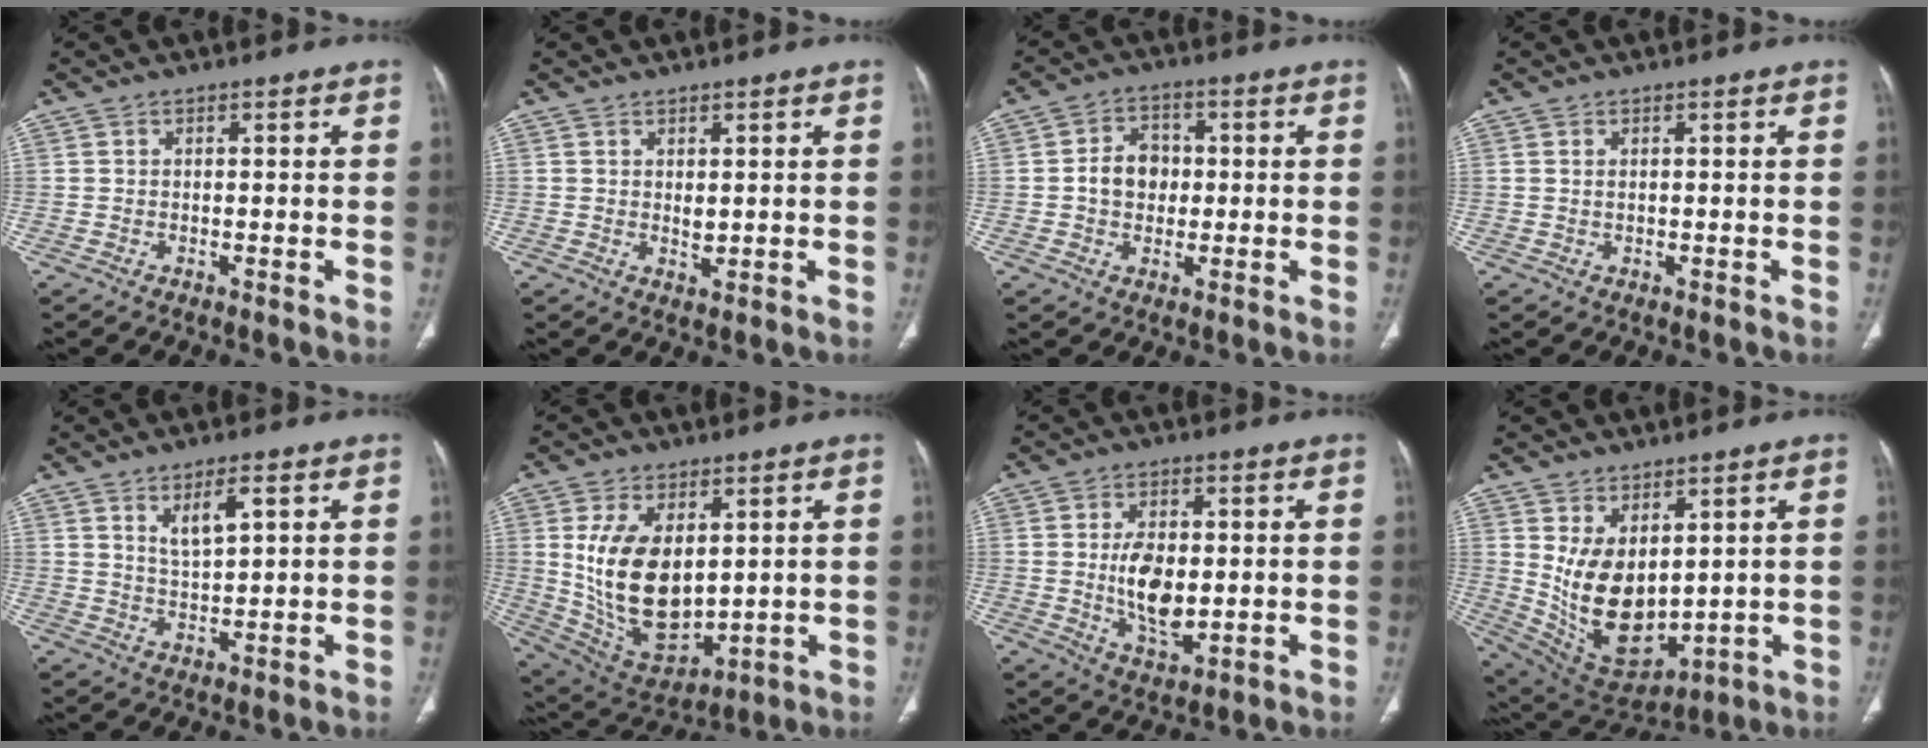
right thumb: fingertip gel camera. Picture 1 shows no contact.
{"total": 1.7, "force": [0.7, 0.9, 1.2], "torque": [-0.018, -0.009, 0.017]}
{"total": 6.6, "force": [0.0, 5.3, 4.0], "torque": [-0.042, 0.013, -0.005]}
{"total": 0.6, "force": [0.2, 0.3, 0.5], "torque": [-0.012, 0.001, 0.006]}
{"total": 5.5, "force": [2.6, 1.7, 4.5], "torque": [-0.079, -0.019, 0.052]}
{"total": 17.1, "force": [2.7, 10.0, 13.6], "torque": [-0.229, -0.018, 0.080]}
{"total": 9.7, "force": [0.1, 5.3, 8.2], "torque": [-0.132, -0.012, 0.011]}
{"total": 13.9, "force": [2.6, 8.3, 10.8], "torque": [-0.171, -0.029, 0.084]}